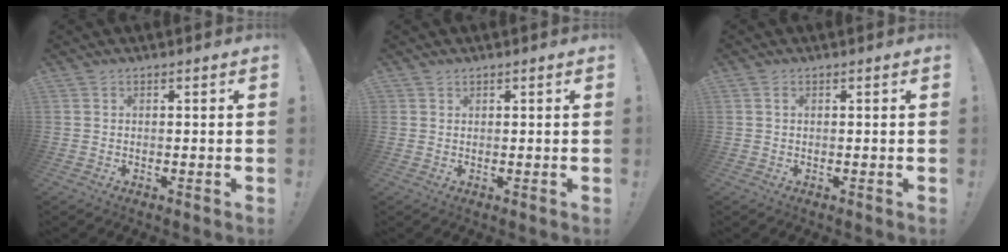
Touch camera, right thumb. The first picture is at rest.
{"total": 0.7, "force": [0.7, 0.3, 0.1], "torque": [0.000, -0.002, 0.013]}
{"total": 0.7, "force": [0.2, 0.3, 0.6], "torque": [-0.018, 0.005, 0.005]}